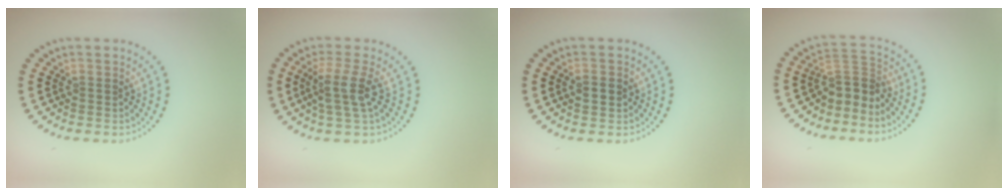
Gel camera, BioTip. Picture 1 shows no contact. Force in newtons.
{"total": 3.4, "press": 2.6, "slide": 2.2}
{"total": 1.8, "press": 1.8, "slide": 0.1}
{"total": 3.0, "press": 2.1, "slide": 2.2}